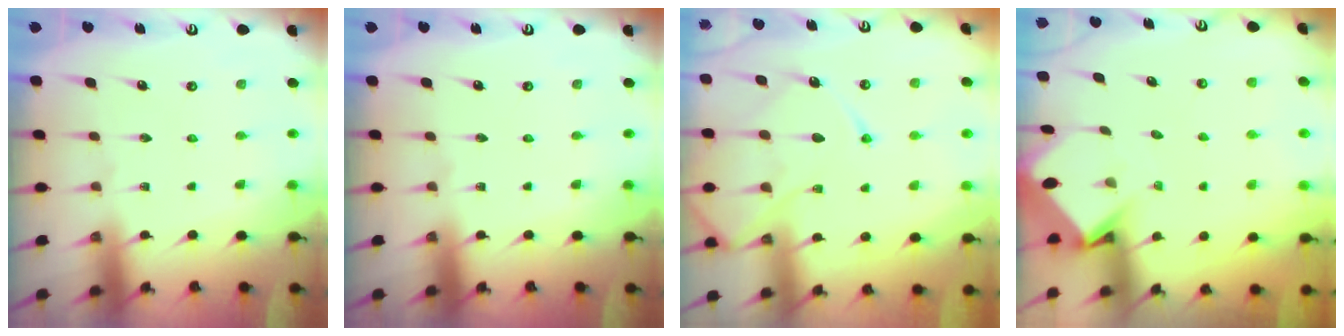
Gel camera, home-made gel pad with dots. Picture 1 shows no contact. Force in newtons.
{"total": 0.0}
{"total": 11.9, "press": 11.9, "slide": 1.3}
{"total": 3.4, "press": 3.4, "slide": 0.2}